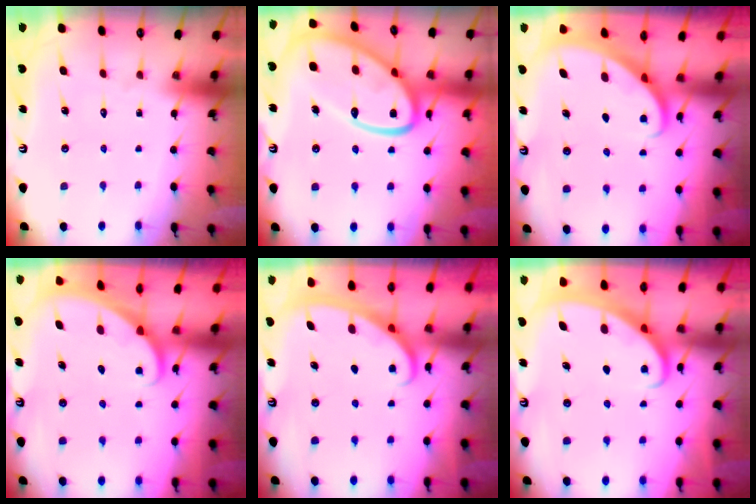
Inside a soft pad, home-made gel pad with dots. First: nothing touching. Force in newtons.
{"total": 23.0, "press": 22.9, "slide": 2.3}
{"total": 2.6, "press": 2.6, "slide": 0.3}
{"total": 1.7, "press": 1.7, "slide": 0.1}
{"total": 2.9, "press": 2.9, "slide": 0.3}
{"total": 2.5, "press": 2.5, "slide": 0.3}